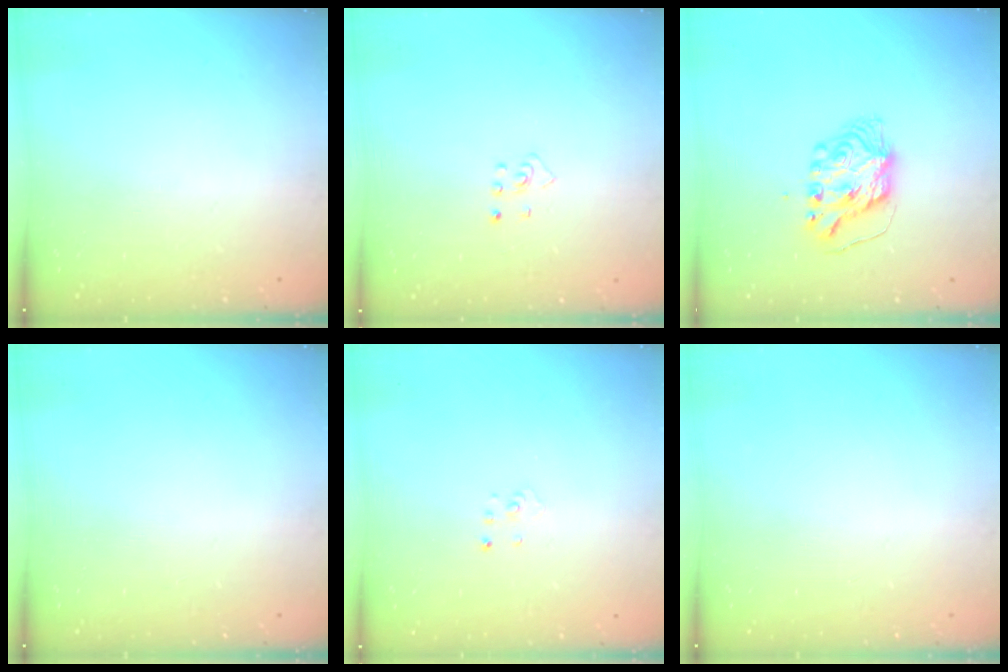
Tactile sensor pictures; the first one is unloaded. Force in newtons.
{"total": 2.5, "press": 2.4, "slide": 0.8}
{"total": 7.2, "press": 7.2, "slide": 0.8}
{"total": 0.0}
{"total": 1.1, "press": 1.1, "slide": 0.1}
{"total": 0.0}